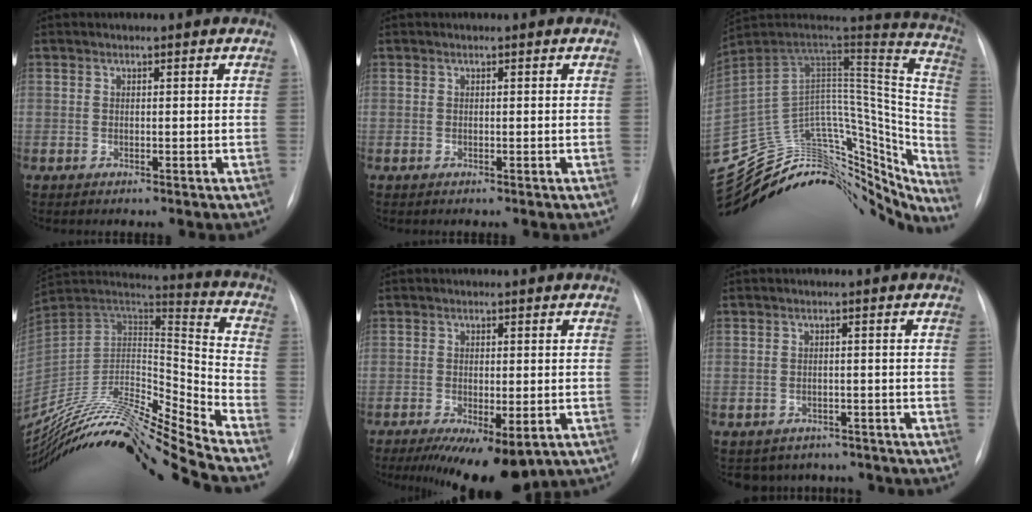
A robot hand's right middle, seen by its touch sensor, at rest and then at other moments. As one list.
[{"total": 0.0}, {"total": 38.0, "force": [-31.5, 16.5, 13.5], "torque": [-0.197, 0.046, -0.403]}, {"total": 27.9, "force": [-24.7, -0.7, 12.9], "torque": [-0.229, -0.018, -0.417]}, {"total": 10.7, "force": [-6.5, 3.7, 7.7], "torque": [-0.112, -0.019, -0.094]}, {"total": 7.0, "force": [-6.1, 3.6, 0.2], "torque": [0.003, 0.014, -0.067]}]